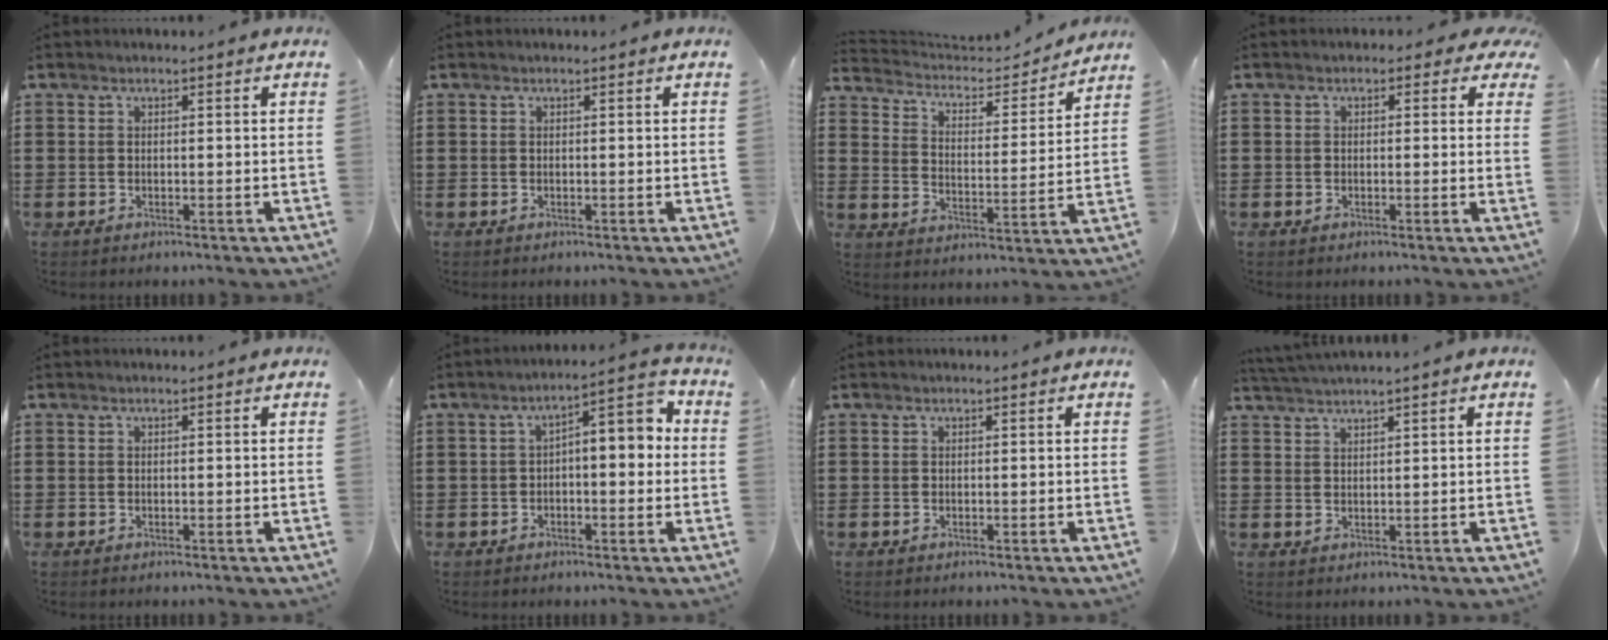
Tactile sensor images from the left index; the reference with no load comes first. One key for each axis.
{"total": 0.0}
{"total": 4.3, "fx": 4.0, "fy": 1.1, "fz": 0.9, "tx": -0.044, "ty": -0.029, "tz": 0.062}
{"total": 1.4, "fx": 0.2, "fy": 1.3, "fz": 0.5, "tx": -0.008, "ty": 0.006, "tz": -0.001}
{"total": 0.0}
{"total": 4.5, "fx": -0.3, "fy": 2.1, "fz": 3.9, "tx": -0.064, "ty": -0.008, "tz": -0.020}
{"total": 0.0}
{"total": 1.6, "fx": 1.5, "fy": -0.5, "fz": 0.2, "tx": -0.007, "ty": 0.000, "tz": 0.031}